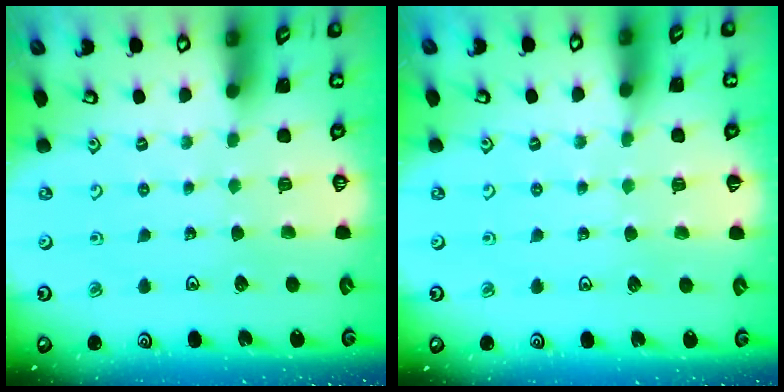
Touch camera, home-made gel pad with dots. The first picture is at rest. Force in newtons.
{"total": 2.7, "press": 2.7, "slide": 0.4}